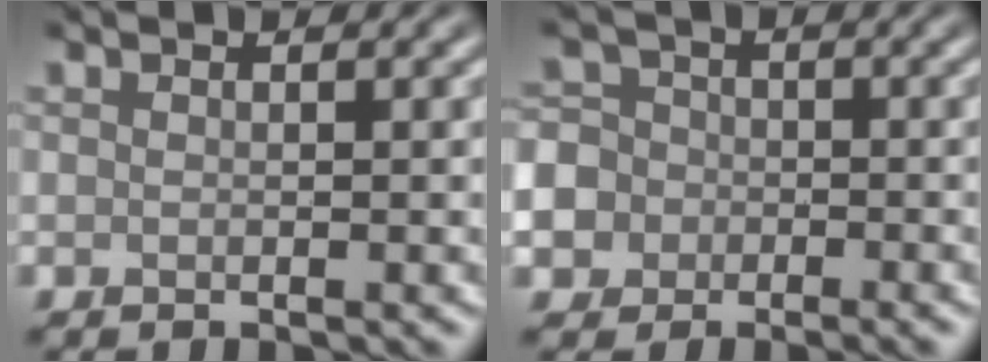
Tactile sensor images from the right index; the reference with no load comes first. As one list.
[{"total": 11.1, "force": [-5.4, 9.3, 2.7], "torque": [-0.068, -0.023, -0.130]}]